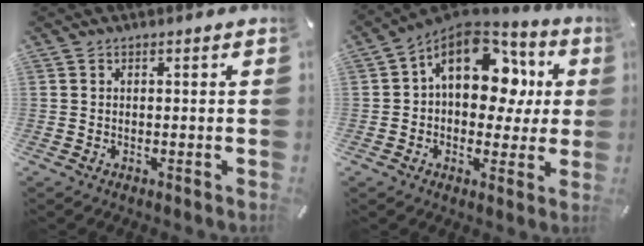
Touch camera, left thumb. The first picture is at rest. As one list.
[{"total": 17.3, "force": [5.6, 11.4, 11.7], "torque": [-0.170, -0.023, 0.101]}]